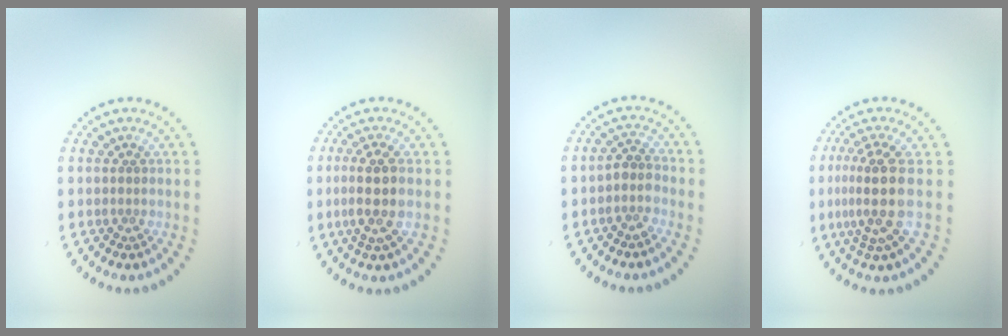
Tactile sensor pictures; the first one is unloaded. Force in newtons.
{"total": 3.3, "press": 3.0, "slide": 1.5}
{"total": 1.8, "press": 1.6, "slide": 0.9}
{"total": 4.3, "press": 3.3, "slide": 2.7}